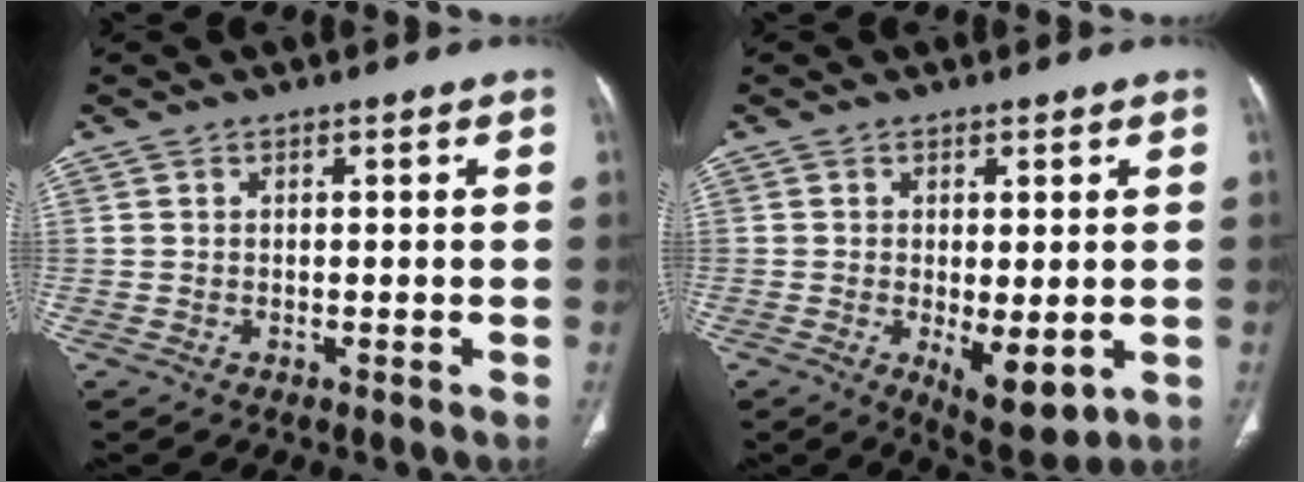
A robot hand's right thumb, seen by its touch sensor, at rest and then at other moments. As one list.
[{"total": 7.6, "force": [-1.5, 3.2, 6.7], "torque": [-0.097, -0.022, -0.013]}]